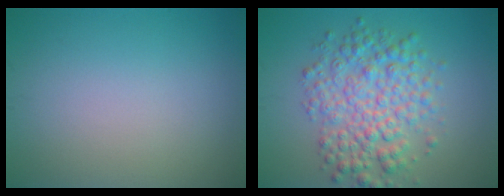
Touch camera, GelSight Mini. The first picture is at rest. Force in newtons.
{"total": 5.9, "press": 5.9, "slide": 0.0}